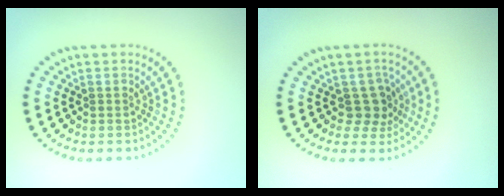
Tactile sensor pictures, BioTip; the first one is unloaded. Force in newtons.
{"total": 2.6, "press": 2.1, "slide": 1.6}